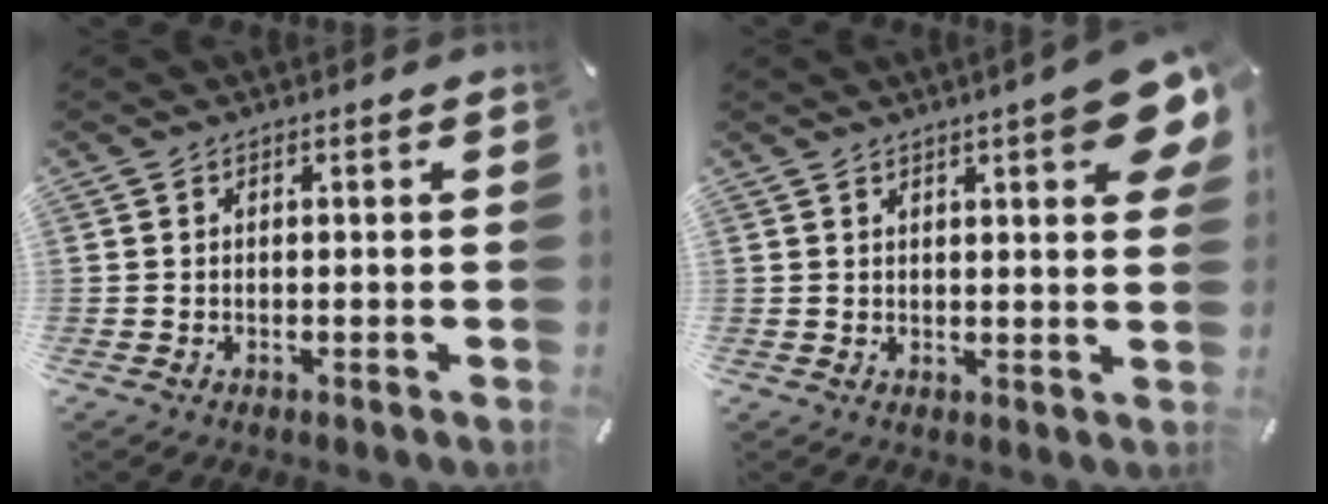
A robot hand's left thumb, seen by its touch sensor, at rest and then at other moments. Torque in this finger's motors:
{"motor_torque": [2.50, 2.51, 1.44, -1.32, 0.12]}